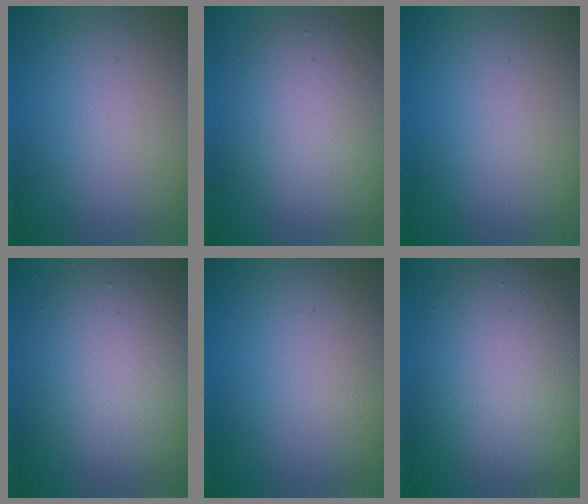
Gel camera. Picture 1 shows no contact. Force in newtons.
{"total": 5.2, "press": 5.2, "slide": 0.4}
{"total": 0.0}
{"total": 6.5, "press": 6.4, "slide": 0.5}
{"total": 0.0}
{"total": 7.2, "press": 7.2, "slide": 0.1}